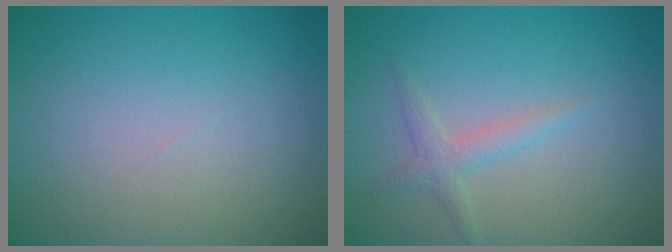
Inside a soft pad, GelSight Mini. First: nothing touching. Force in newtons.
{"total": 1.8, "press": 1.8, "slide": 0.1}